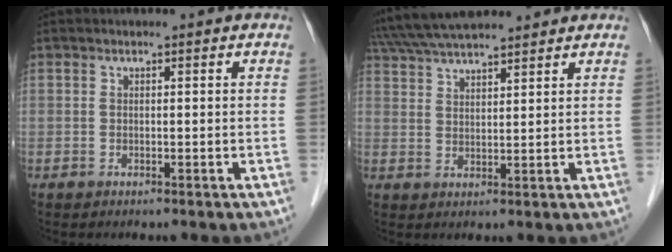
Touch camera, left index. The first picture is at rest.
{"total": 12.5, "force": [11.2, 1.8, 5.2], "torque": [-0.100, 0.045, 0.192]}